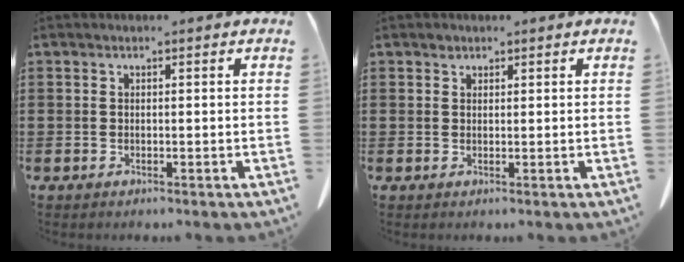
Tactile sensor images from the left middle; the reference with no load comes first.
{"total": 1.0, "force": [0.7, 0.6, 0.2], "torque": [-0.007, 0.000, 0.015]}